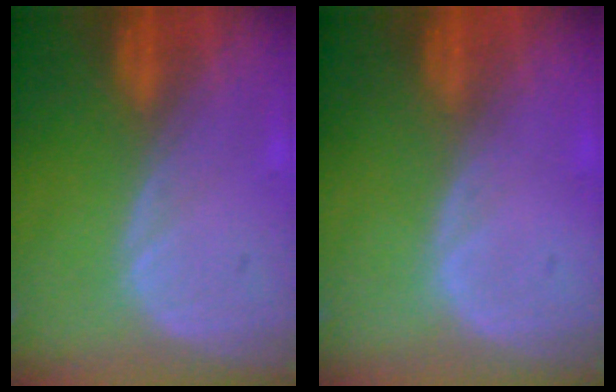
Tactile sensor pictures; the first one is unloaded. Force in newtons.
{"total": 0.0}